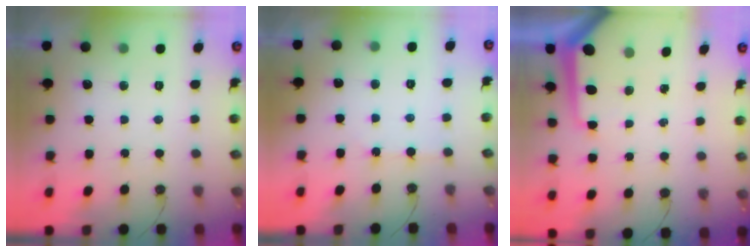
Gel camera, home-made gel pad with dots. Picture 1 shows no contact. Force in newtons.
{"total": 2.1, "press": 2.0, "slide": 0.4}
{"total": 8.8, "press": 8.8, "slide": 0.9}